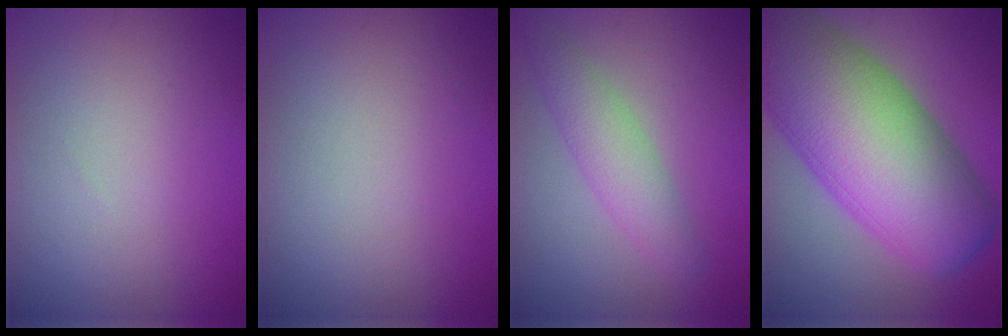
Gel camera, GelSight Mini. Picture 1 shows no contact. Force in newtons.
{"total": 0.0}
{"total": 3.4, "press": 3.4, "slide": 0.1}
{"total": 16.9, "press": 16.9, "slide": 0.9}